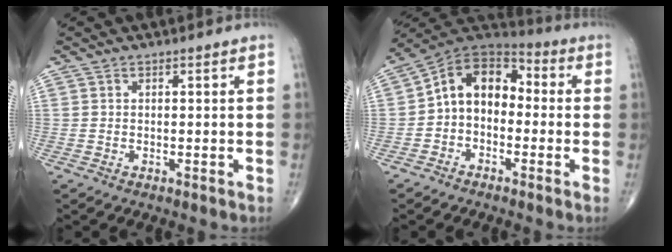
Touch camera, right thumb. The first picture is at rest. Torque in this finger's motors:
{"motor_torque": [0.06, 0.52, 0.45, -0.53, 0.19]}